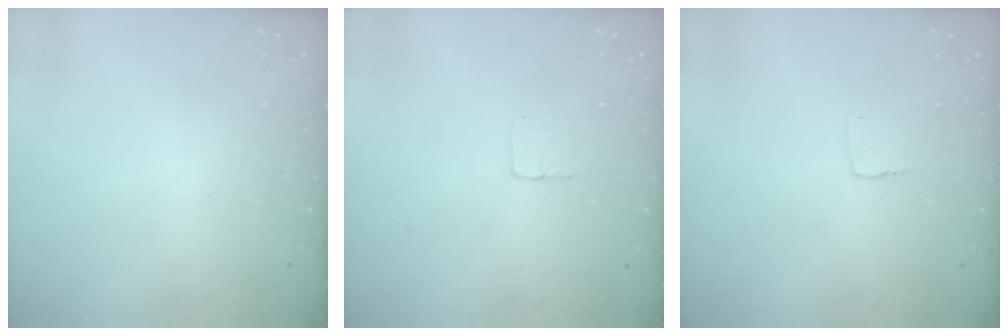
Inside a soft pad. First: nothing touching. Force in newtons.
{"total": 2.7, "press": 2.7, "slide": 0.1}
{"total": 2.7, "press": 2.7, "slide": 0.2}